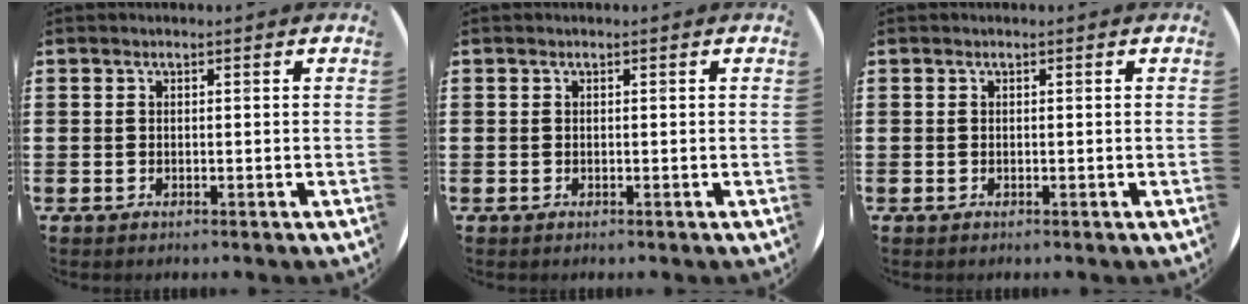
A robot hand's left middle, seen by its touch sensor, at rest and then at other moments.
{"total": 0.0}
{"total": 0.0}